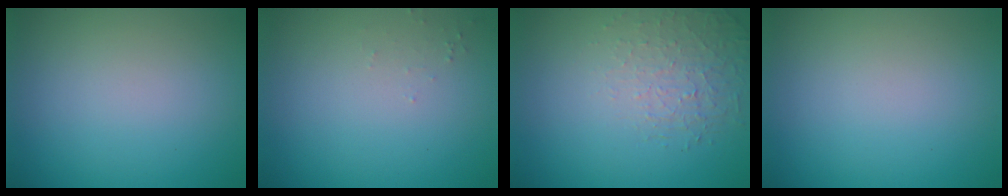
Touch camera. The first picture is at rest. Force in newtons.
{"total": 0.6, "press": 0.6, "slide": 0.2}
{"total": 1.5, "press": 0.8, "slide": 1.3}
{"total": 0.0}